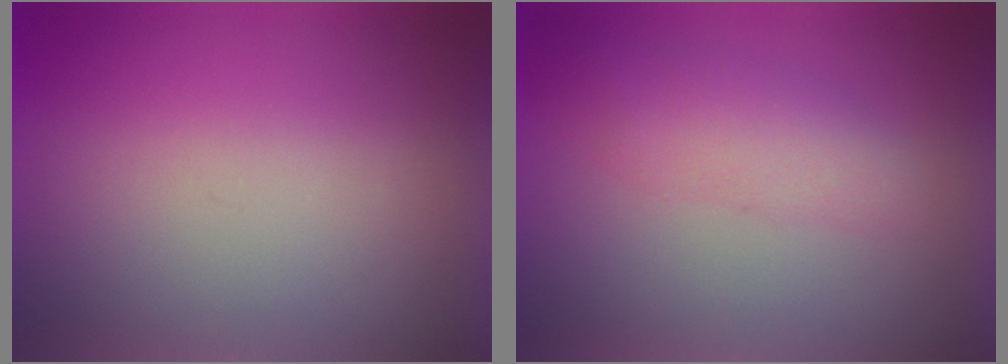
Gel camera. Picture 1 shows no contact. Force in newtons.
{"total": 2.3}